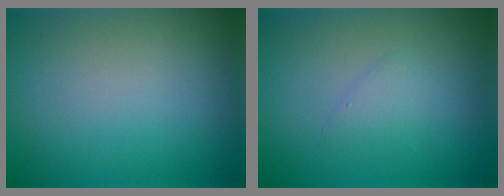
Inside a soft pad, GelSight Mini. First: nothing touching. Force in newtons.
{"total": 1.3, "press": 1.3, "slide": 0.1}